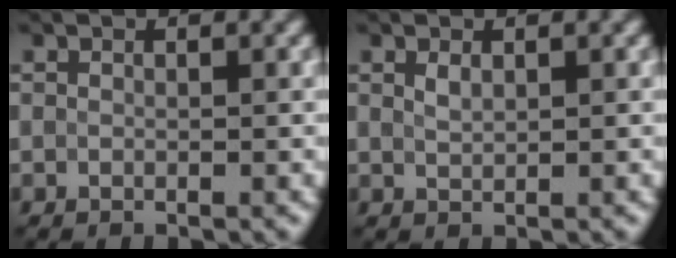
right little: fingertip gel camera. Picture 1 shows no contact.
{"total": 1.0, "force": [0.6, 0.4, 0.7], "torque": [-0.019, 0.001, 0.014]}